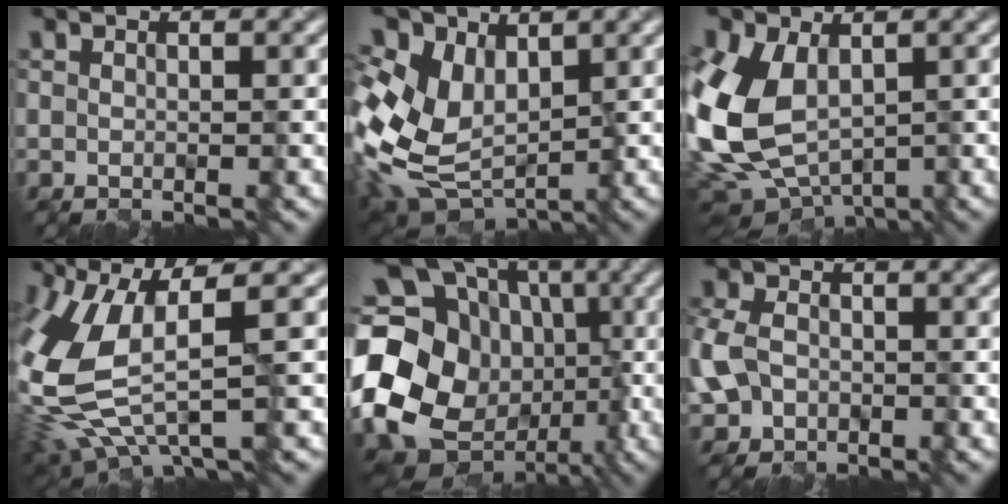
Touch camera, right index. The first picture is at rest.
{"total": 10.3, "force": [1.8, 7.3, 7.1], "torque": [-0.173, 0.013, 0.052]}
{"total": 10.6, "force": [-0.4, 7.2, 7.8], "torque": [-0.200, -0.015, -0.004]}
{"total": 9.0, "force": [-0.6, 3.7, 8.1], "torque": [-0.201, -0.020, -0.004]}
{"total": 22.9, "force": [-2.5, 19.2, 12.2], "torque": [-0.254, -0.006, -0.082]}
{"total": 6.3, "force": [-1.1, 4.9, 3.8], "torque": [-0.114, -0.007, -0.020]}